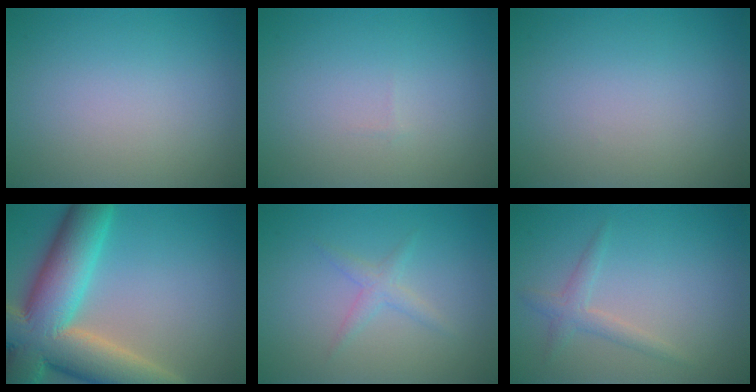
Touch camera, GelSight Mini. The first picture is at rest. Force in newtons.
{"total": 0.0}
{"total": 0.0}
{"total": 13.4, "press": 13.3, "slide": 1.1}
{"total": 1.4, "press": 1.4, "slide": 0.1}
{"total": 1.7, "press": 1.7, "slide": 0.1}